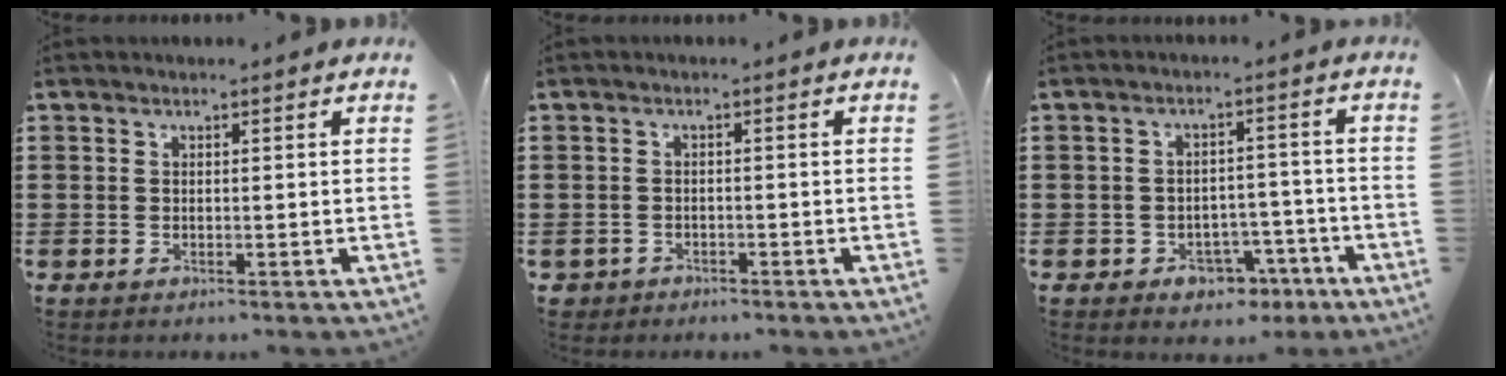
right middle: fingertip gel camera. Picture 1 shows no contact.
{"total": 1.4, "force": [-1.3, 0.6, 0.0], "torque": [-0.006, 0.001, -0.030]}
{"total": 3.8, "force": [-2.9, 2.3, 1.2], "torque": [-0.025, 0.010, -0.058]}